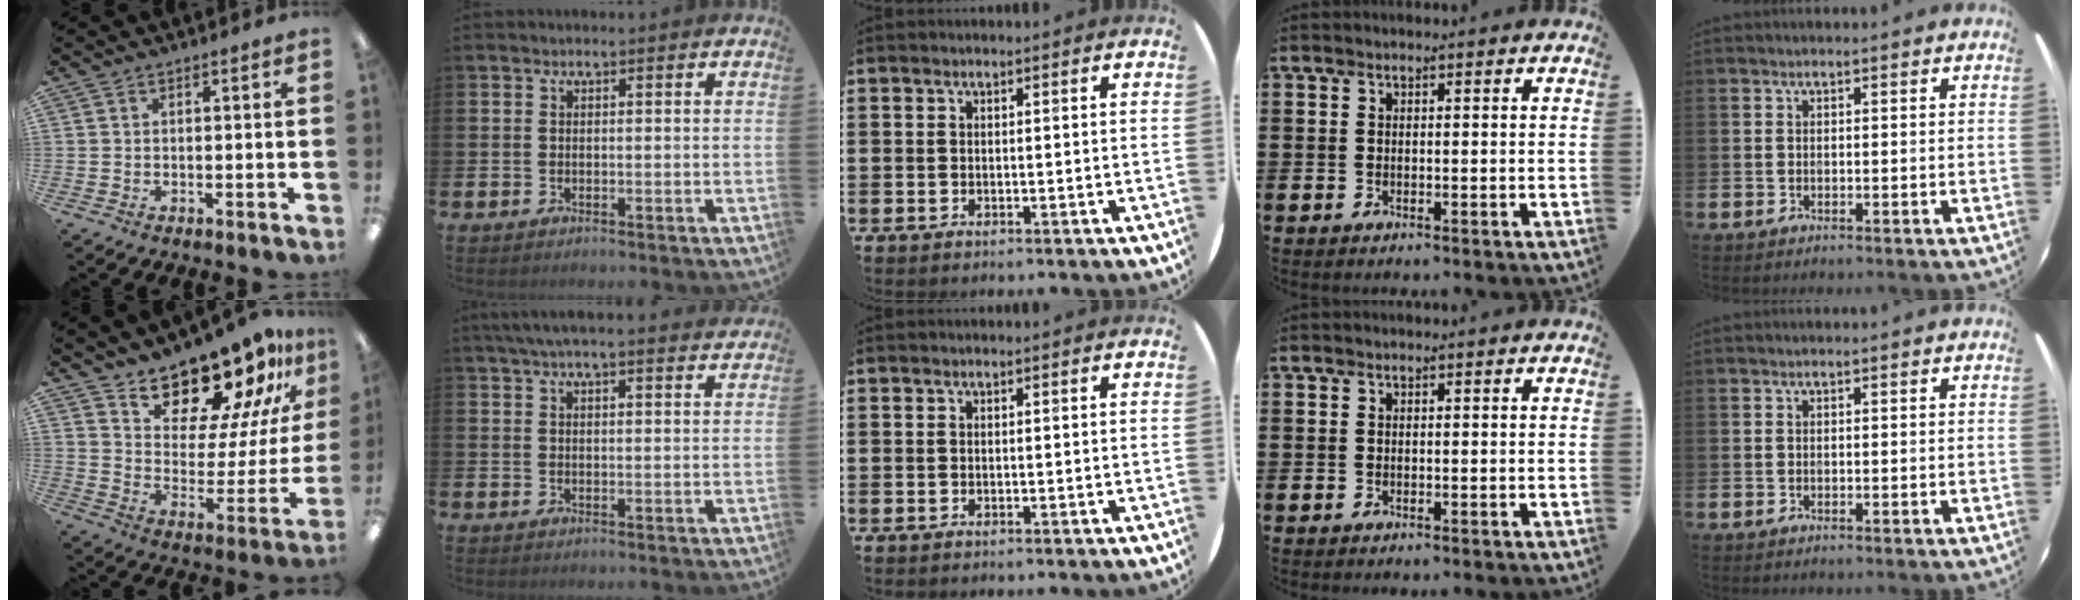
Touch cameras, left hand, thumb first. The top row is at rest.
{"thumb": {"total": 17.8, "force": [15.1, 6.9, 6.5], "torque": [-0.095, -0.121, 0.259]}, "index": {"total": 4.7, "force": [4.4, 0.2, 1.8], "torque": [-0.045, -0.010, 0.081]}}